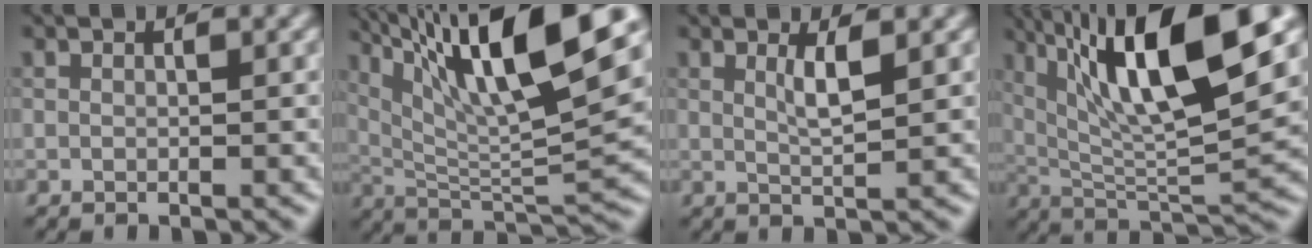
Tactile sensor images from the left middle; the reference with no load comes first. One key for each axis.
{"total": 14.5, "fx": 7.4, "fy": 3.1, "fz": 12.1, "tx": -0.203, "ty": 0.012, "tz": 0.134}
{"total": 2.1, "fx": 0.8, "fy": 0.3, "fz": 1.9, "tx": -0.036, "ty": -0.003, "tz": 0.013}
{"total": 13.1, "fx": 5.6, "fy": 2.8, "fz": 11.5, "tx": -0.194, "ty": 0.007, "tz": 0.103}